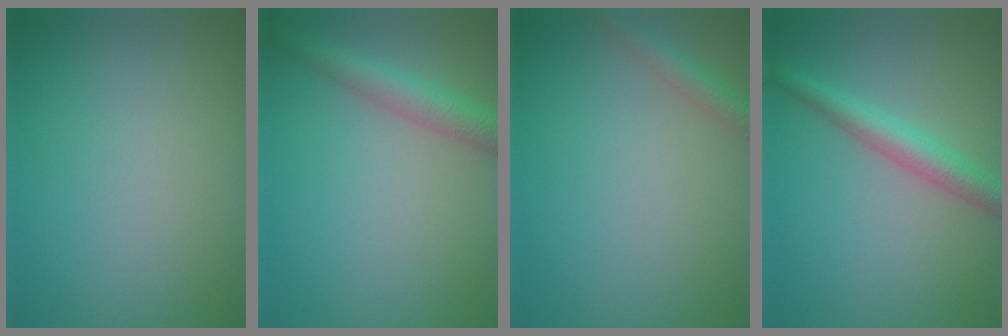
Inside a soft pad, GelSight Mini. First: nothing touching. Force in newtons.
{"total": 3.4, "press": 3.4, "slide": 0.2}
{"total": 1.9, "press": 1.9, "slide": 0.1}
{"total": 3.3, "press": 3.3, "slide": 0.1}